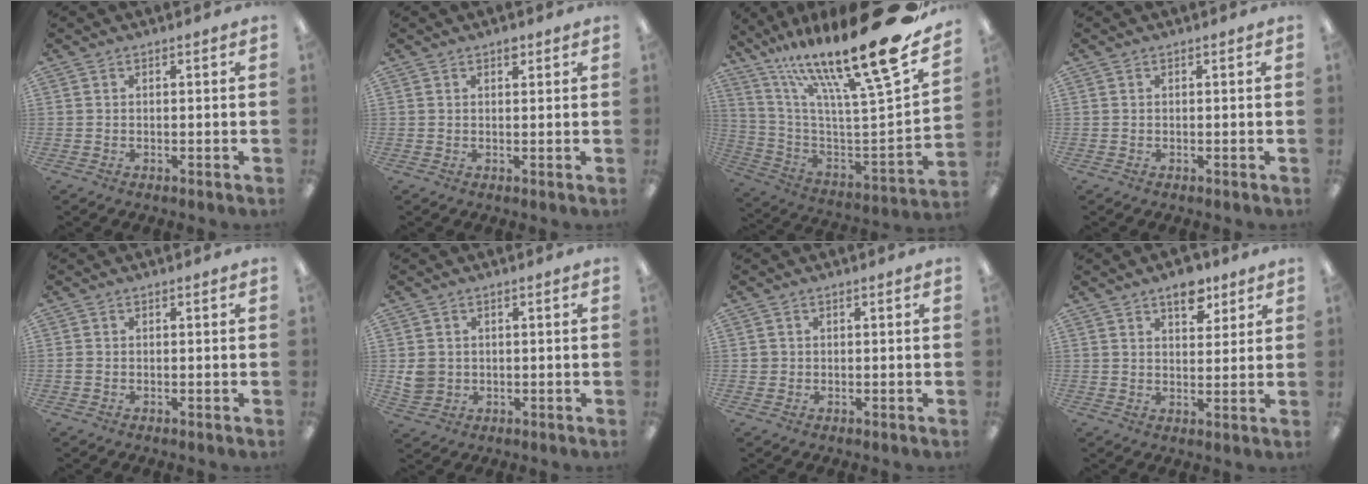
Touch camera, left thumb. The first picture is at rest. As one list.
[{"total": 1.8, "force": [1.3, 0.9, 0.8], "torque": [-0.002, -0.006, 0.020]}, {"total": 24.7, "force": [17.6, 3.2, 17.0], "torque": [-0.238, -0.144, 0.273]}, {"total": 0.0}, {"total": 0.6, "force": [-0.1, 0.5, 0.3], "torque": [-0.006, 0.002, -0.003]}, {"total": 4.5, "force": [0.4, 4.2, 1.7], "torque": [-0.025, 0.001, 0.007]}, {"total": 1.2, "force": [0.2, 1.2, 0.1], "torque": [-0.002, 0.005, 0.002]}, {"total": 7.4, "force": [5.1, 3.9, 3.7], "torque": [-0.030, -0.028, 0.082]}]